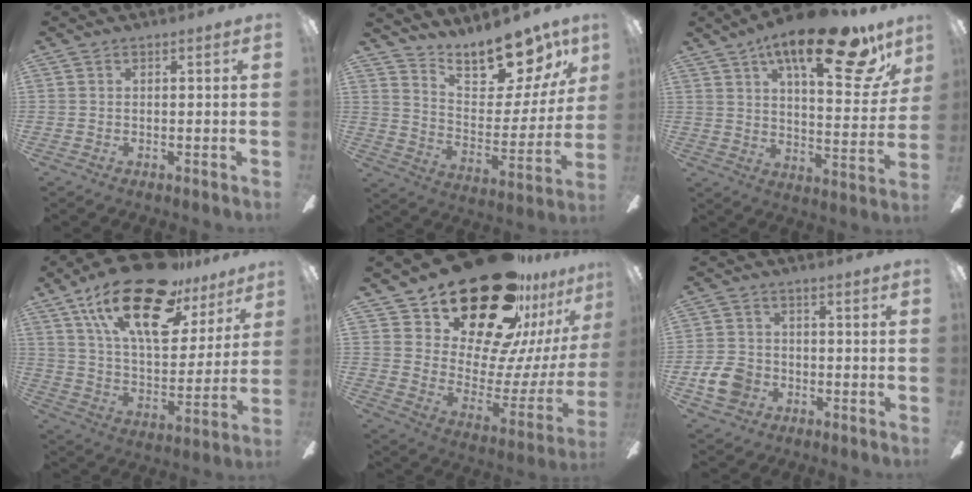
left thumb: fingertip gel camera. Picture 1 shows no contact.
{"total": 17.8, "force": [15.3, 5.9, 6.9], "torque": [-0.111, -0.117, 0.267]}
{"total": 23.7, "force": [14.3, 7.9, 17.2], "torque": [-0.256, -0.075, 0.223]}
{"total": 25.7, "force": [15.2, 11.3, 17.4], "torque": [-0.290, -0.080, 0.263]}
{"total": 30.0, "force": [22.6, 13.6, 14.3], "torque": [-0.199, -0.165, 0.415]}
{"total": 8.0, "force": [-2.8, 6.3, 3.9], "torque": [-0.096, 0.016, -0.055]}